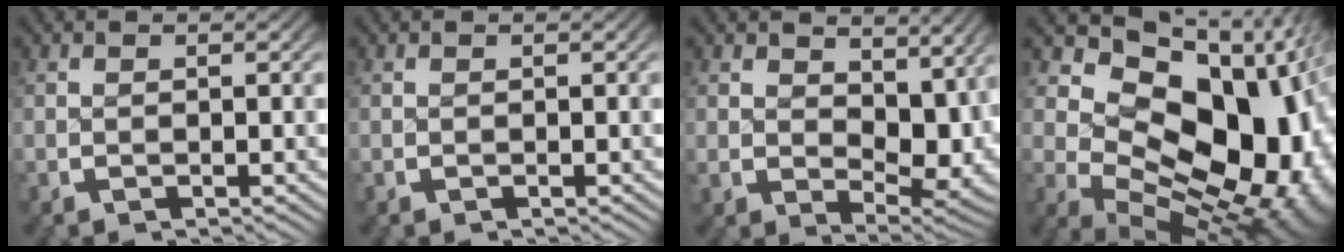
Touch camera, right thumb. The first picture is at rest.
{"total": 0.0}
{"total": 6.2, "force": [1.3, 3.4, 5.0], "torque": [-0.073, -0.026, 0.033]}
{"total": 18.7, "force": [-0.6, 11.4, 14.8], "torque": [-0.238, -0.039, 0.006]}